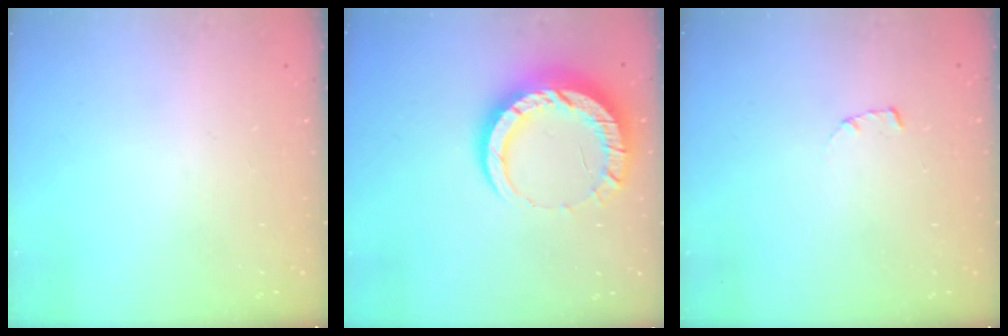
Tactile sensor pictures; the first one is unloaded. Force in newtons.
{"total": 14.0, "press": 14.0, "slide": 1.3}
{"total": 1.7, "press": 1.7, "slide": 0.2}